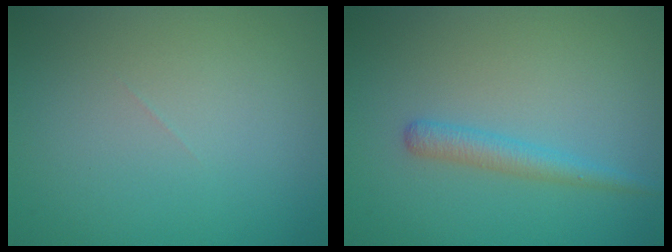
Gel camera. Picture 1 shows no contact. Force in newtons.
{"total": 2.0, "press": 2.0, "slide": 0.1}